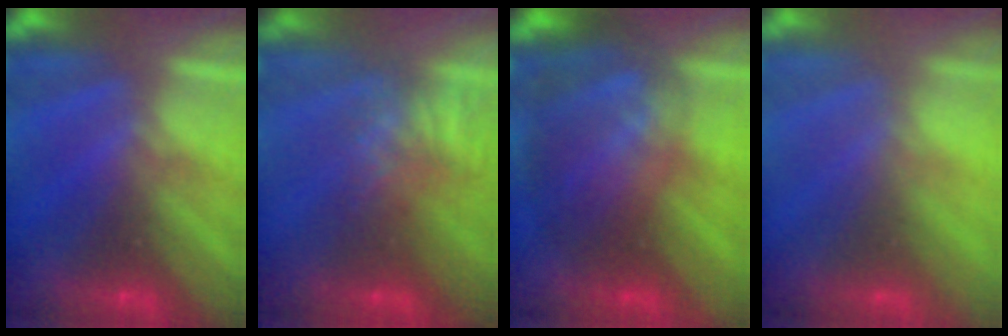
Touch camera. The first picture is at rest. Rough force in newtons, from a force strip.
{"total": 7.5}
{"total": 6.9}
{"total": 2.5}